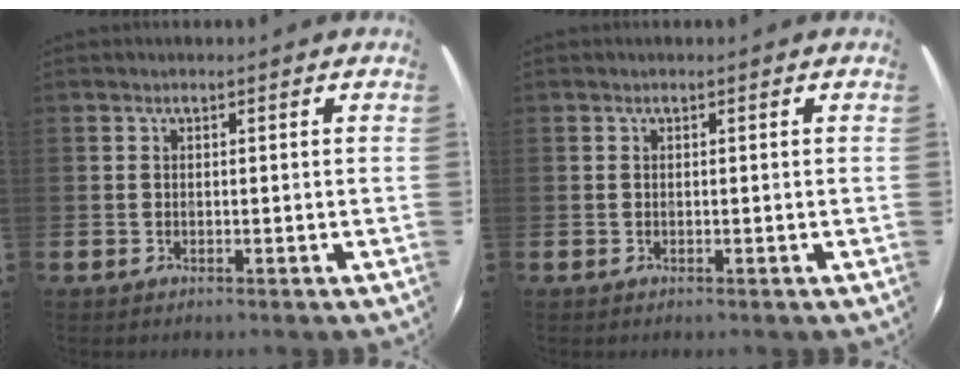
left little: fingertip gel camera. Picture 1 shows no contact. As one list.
[{"total": 0.0}]